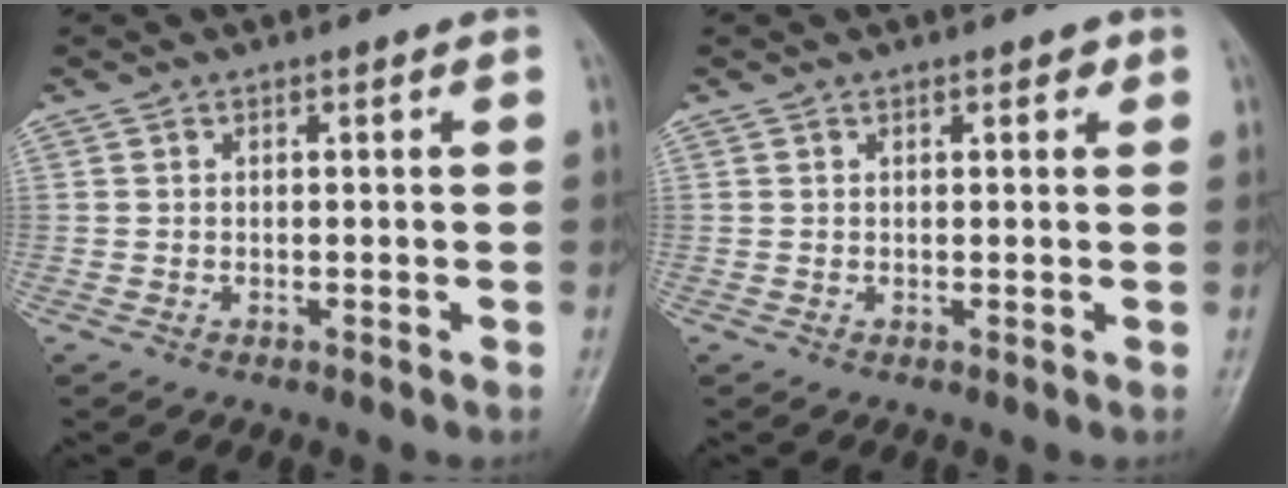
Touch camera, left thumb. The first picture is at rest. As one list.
[{"total": 1.7, "force": [0.9, 0.8, 1.1], "torque": [-0.006, -0.002, 0.009]}]